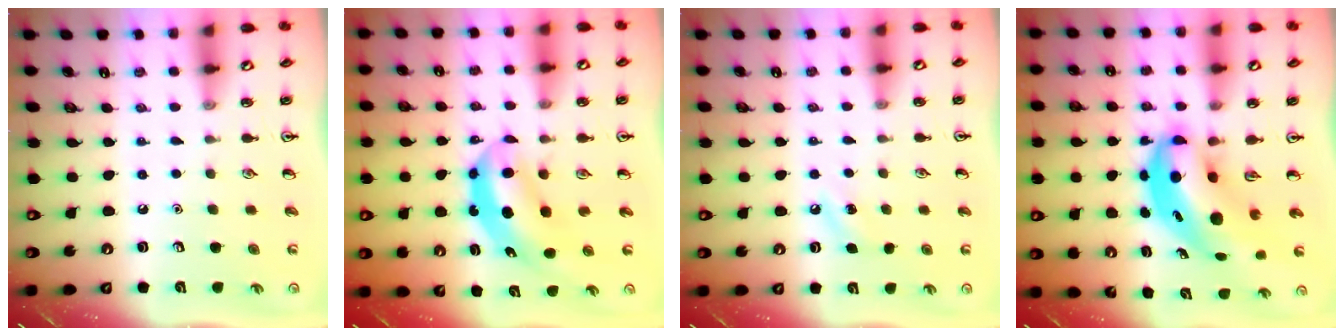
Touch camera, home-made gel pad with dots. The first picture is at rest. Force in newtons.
{"total": 5.5, "press": 5.3, "slide": 1.4}
{"total": 5.3, "press": 5.0, "slide": 1.8}
{"total": 7.8, "press": 7.6, "slide": 1.9}